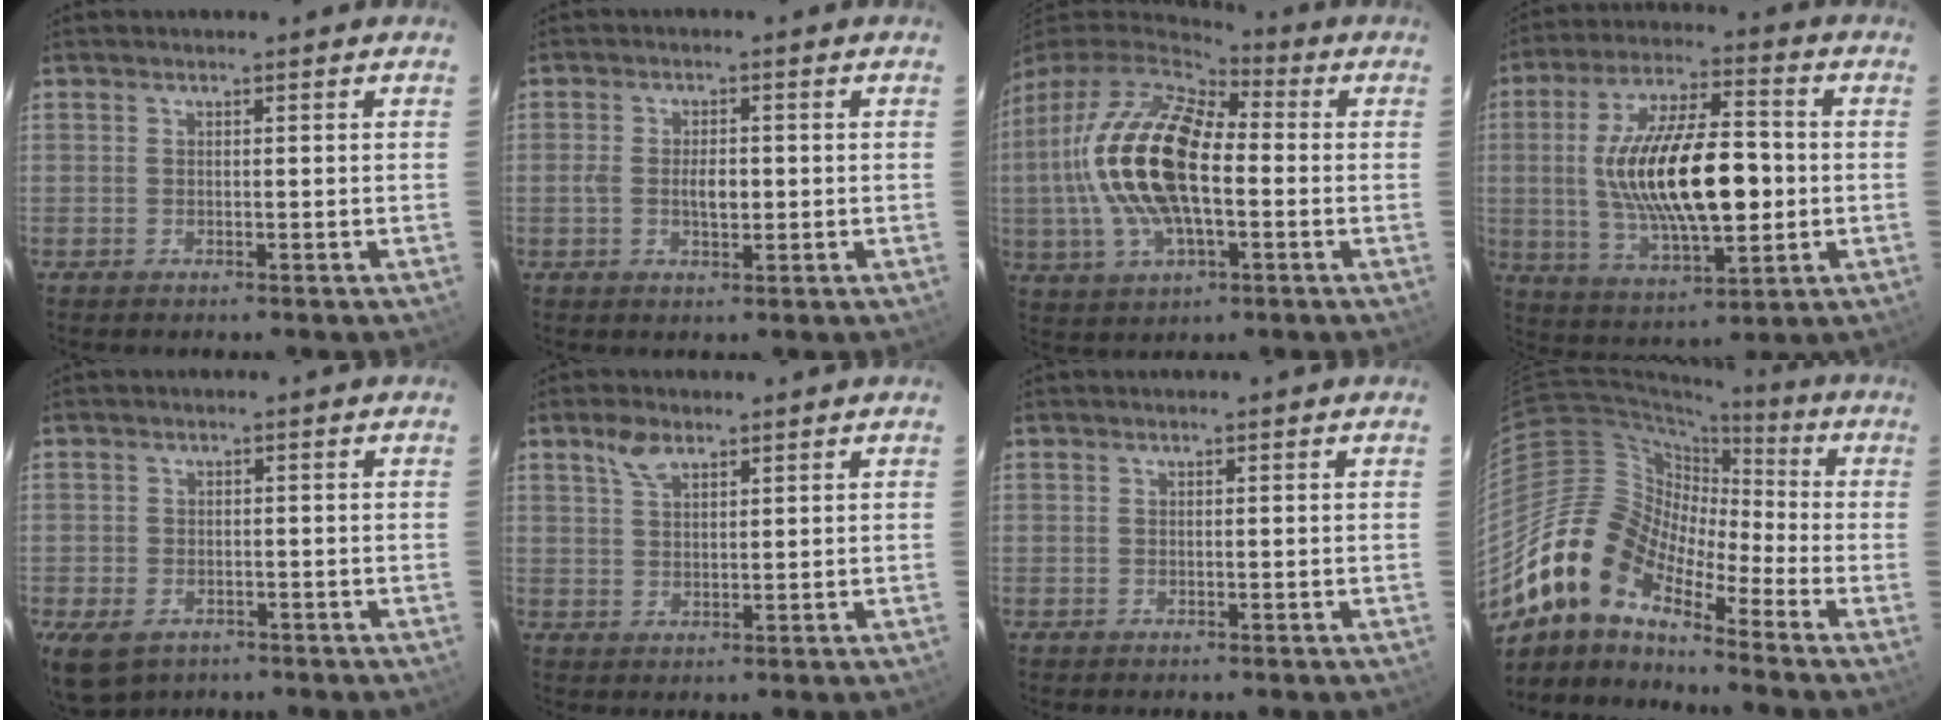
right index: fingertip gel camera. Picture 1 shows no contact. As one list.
[{"total": 4.1, "force": [-0.4, 2.0, 3.6], "torque": [-0.069, 0.002, -0.007]}, {"total": 20.1, "force": [-0.8, 9.5, 17.7], "torque": [-0.359, 0.003, -0.019]}, {"total": 19.9, "force": [-0.5, 7.6, 18.4], "torque": [-0.336, 0.005, 0.001]}, {"total": 6.7, "force": [-3.8, 4.4, 3.3], "torque": [-0.079, -0.019, -0.059]}, {"total": 4.0, "force": [2.6, 2.0, 2.3], "torque": [-0.043, 0.009, 0.051]}, {"total": 0.0}, {"total": 14.9, "force": [-10.6, 6.3, 8.4], "torque": [-0.144, 0.004, -0.221]}]